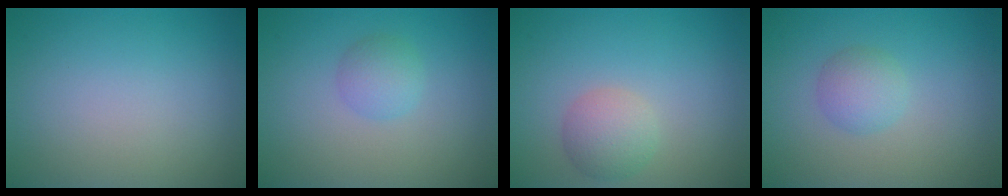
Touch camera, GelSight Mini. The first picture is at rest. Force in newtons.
{"total": 1.9, "press": 1.9, "slide": 0.1}
{"total": 2.7, "press": 2.7, "slide": 0.1}
{"total": 2.1, "press": 2.1, "slide": 0.1}